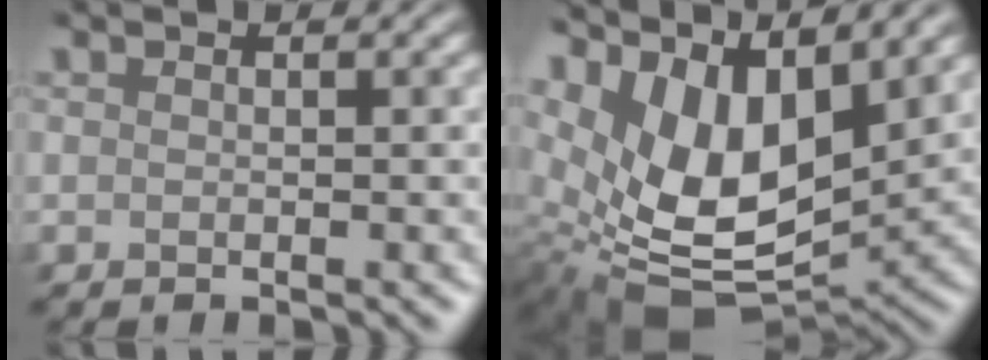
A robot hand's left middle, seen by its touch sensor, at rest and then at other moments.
{"total": 10.5, "force": [3.8, 5.6, 8.0], "torque": [-0.162, -0.013, 0.075]}